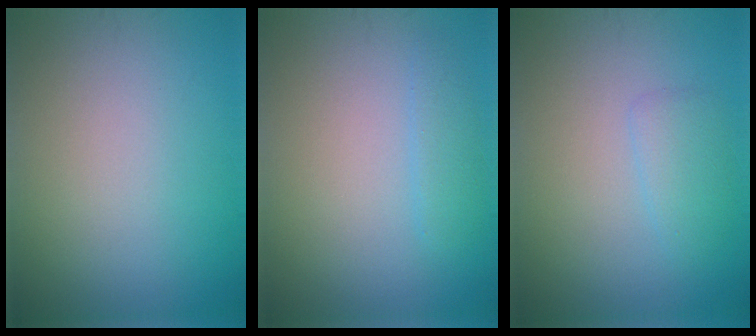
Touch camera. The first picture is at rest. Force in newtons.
{"total": 1.4, "press": 1.4, "slide": 0.1}
{"total": 1.8, "press": 1.8, "slide": 0.0}